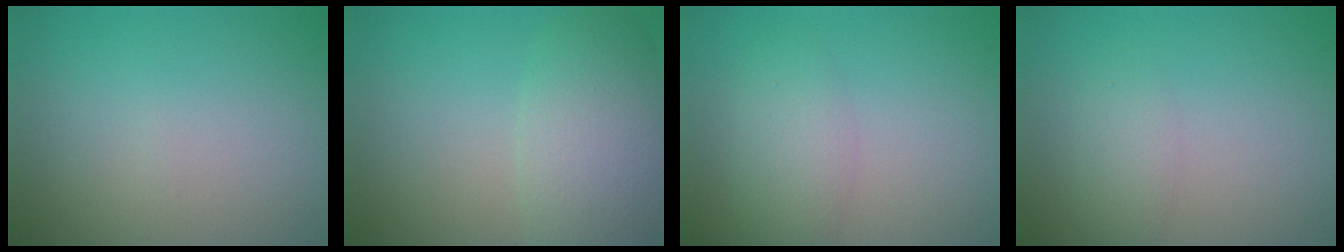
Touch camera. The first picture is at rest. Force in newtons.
{"total": 5.6, "press": 5.5, "slide": 0.4}
{"total": 2.8, "press": 2.8, "slide": 0.1}
{"total": 1.5, "press": 1.5, "slide": 0.1}